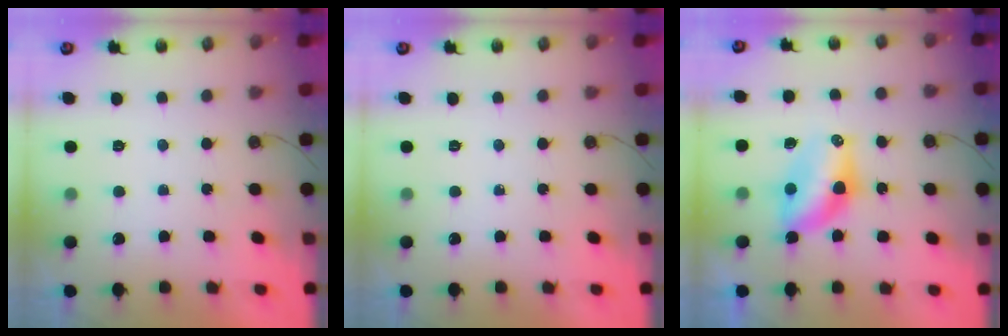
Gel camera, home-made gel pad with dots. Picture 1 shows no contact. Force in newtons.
{"total": 0.0}
{"total": 9.2, "press": 8.2, "slide": 4.3}